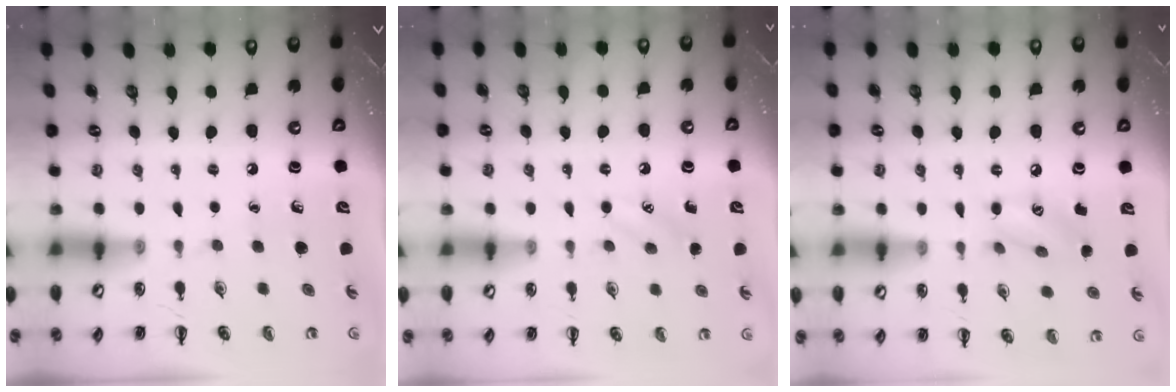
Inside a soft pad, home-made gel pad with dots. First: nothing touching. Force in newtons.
{"total": 3.3, "press": 3.2, "slide": 0.8}
{"total": 8.2, "press": 8.2, "slide": 0.7}